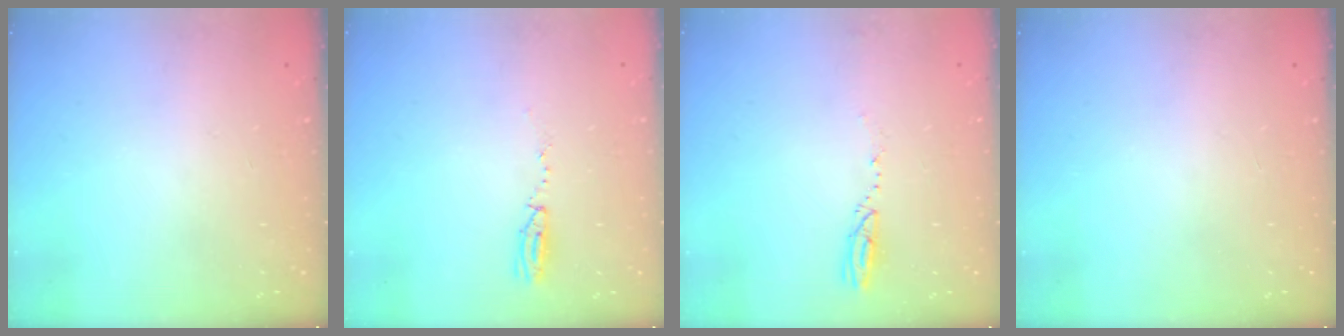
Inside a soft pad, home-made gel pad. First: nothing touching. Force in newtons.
{"total": 3.2, "press": 2.6, "slide": 1.9}
{"total": 2.9, "press": 2.9, "slide": 0.4}
{"total": 0.0}